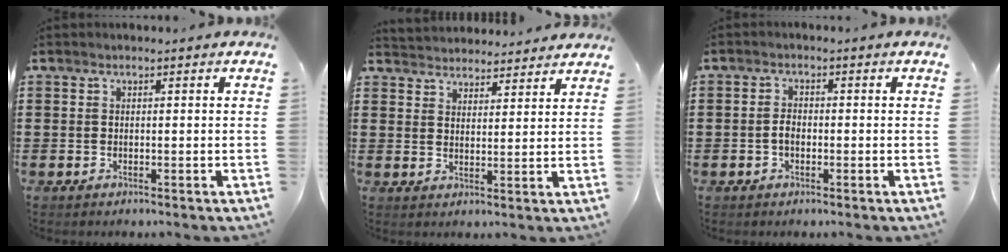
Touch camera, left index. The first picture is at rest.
{"total": 3.6, "force": [3.5, 0.3, -0.5], "torque": [-0.005, -0.014, 0.065]}
{"total": 2.0, "force": [-0.5, 1.2, 1.6], "torque": [-0.040, 0.002, -0.013]}